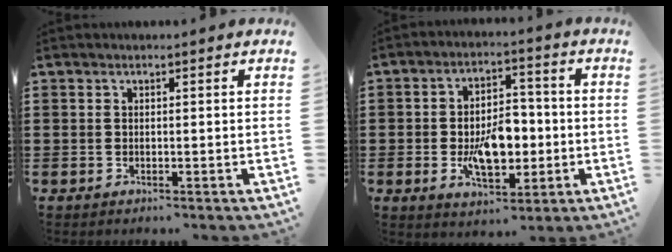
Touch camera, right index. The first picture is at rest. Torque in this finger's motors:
{"motor_torque": [2.14, 0.00, 0.49, 0.21]}